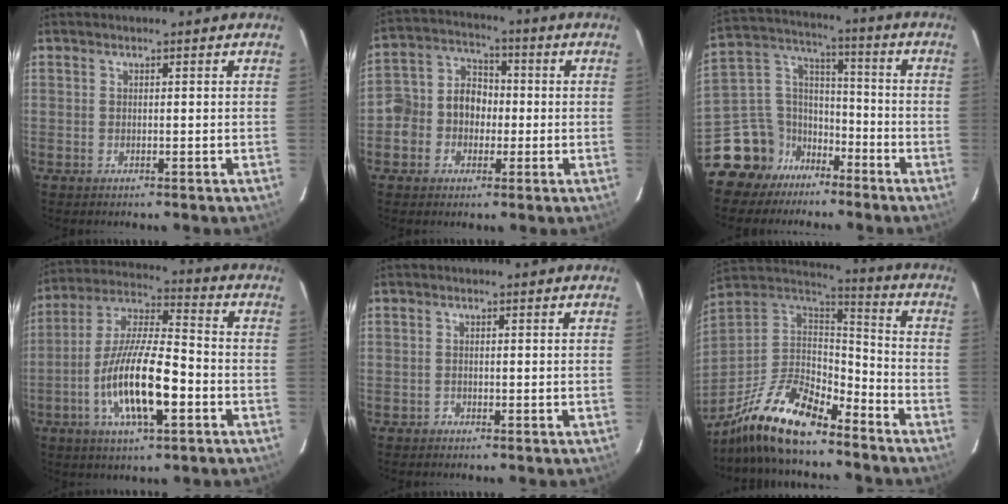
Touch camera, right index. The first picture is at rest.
{"total": 9.0, "force": [-2.2, 8.0, 3.7], "torque": [-0.077, 0.033, -0.041]}
{"total": 13.0, "force": [-9.8, 8.4, 1.5], "torque": [-0.056, 0.064, -0.175]}
{"total": 16.2, "force": [-5.2, 4.5, 14.6], "torque": [-0.287, -0.005, -0.097]}
{"total": 1.1, "force": [-0.4, 1.0, -0.1], "torque": [0.002, 0.004, -0.004]}
{"total": 19.7, "force": [-14.8, 6.4, 11.3], "torque": [-0.243, -0.014, -0.274]}